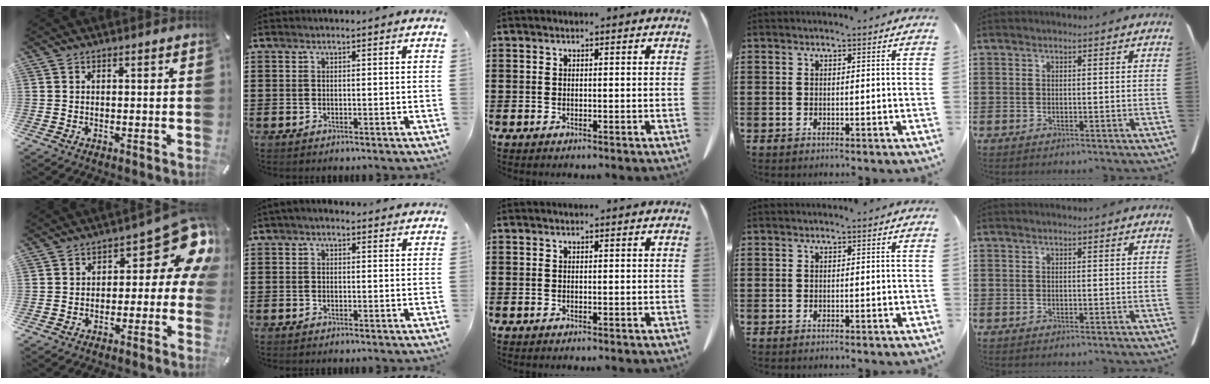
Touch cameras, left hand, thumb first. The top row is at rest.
{"thumb": {"total": 11.4, "force": [3.7, 6.2, 8.8], "torque": [-0.100, -0.036, 0.058]}, "index": {"total": 1.2, "force": [0.5, 0.8, 0.8], "torque": [-0.016, 0.007, 0.009]}}